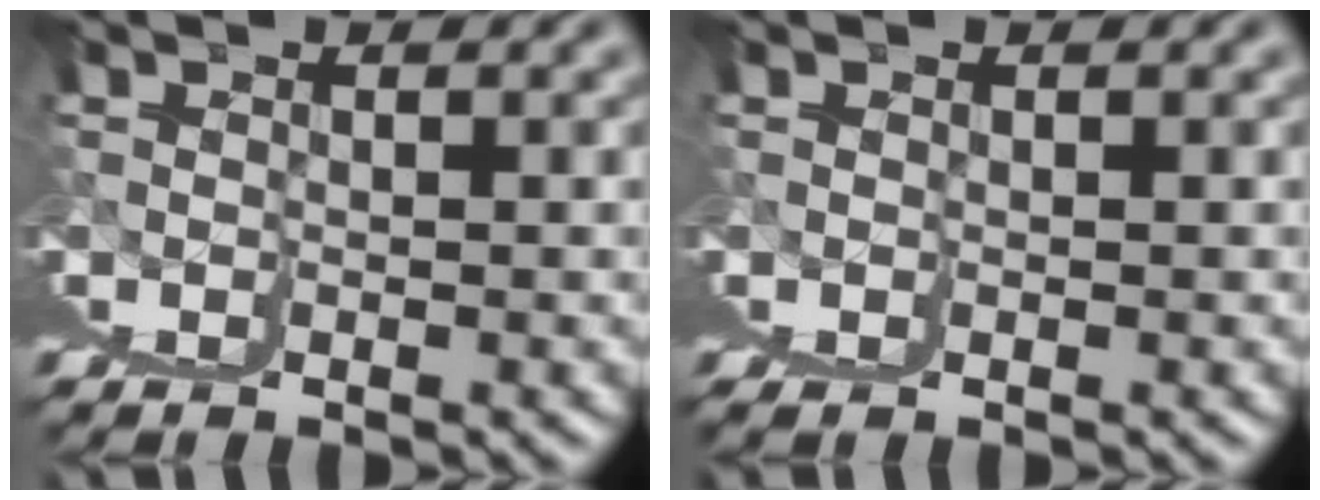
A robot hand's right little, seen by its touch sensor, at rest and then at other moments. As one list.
[{"total": 1.0, "force": [-0.3, 0.9, 0.5], "torque": [-0.014, -0.004, -0.003]}]